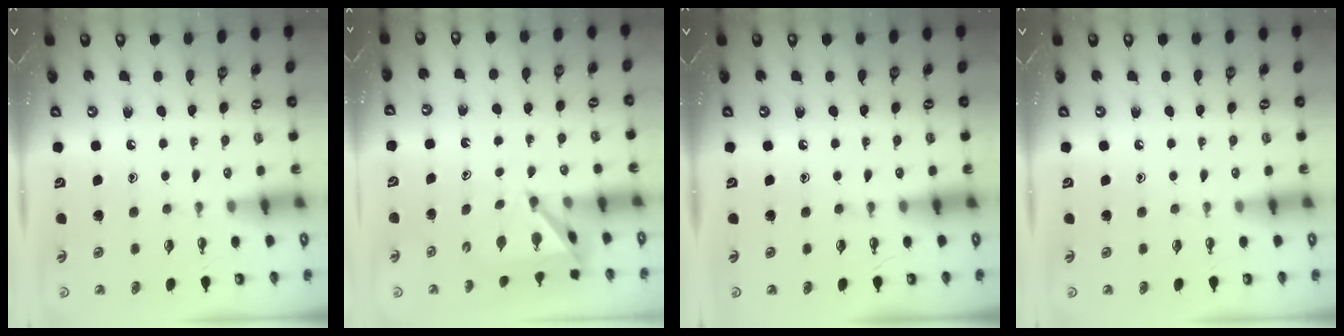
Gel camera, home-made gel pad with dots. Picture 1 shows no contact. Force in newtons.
{"total": 4.9, "press": 4.9, "slide": 0.6}
{"total": 0.0}
{"total": 0.0}